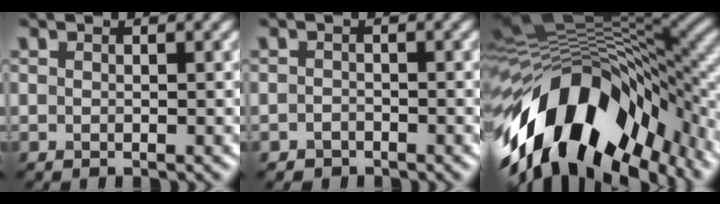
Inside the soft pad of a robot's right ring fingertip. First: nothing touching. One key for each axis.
{"total": 0.9, "fx": -0.7, "fy": 0.6, "fz": 0.1, "tx": 0.001, "ty": 0.002, "tz": -0.013}
{"total": 16.9, "fx": -7.3, "fy": 8.0, "fz": 13.0, "tx": -0.228, "ty": -0.008, "tz": -0.130}